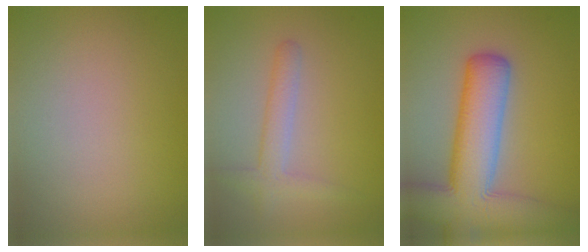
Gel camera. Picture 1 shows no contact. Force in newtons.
{"total": 1.8, "press": 1.8, "slide": 0.2}
{"total": 11.0, "press": 10.9, "slide": 0.7}